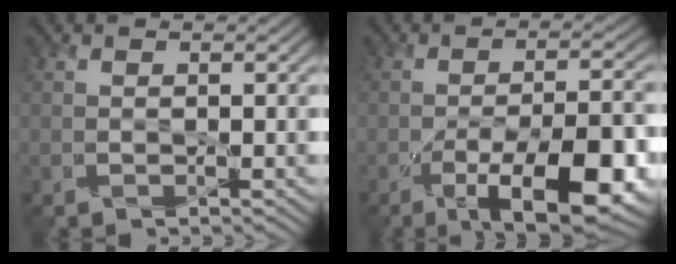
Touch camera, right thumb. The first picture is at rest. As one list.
[{"total": 12.1, "force": [-5.5, 4.1, 10.0], "torque": [-0.143, -0.001, -0.084]}]